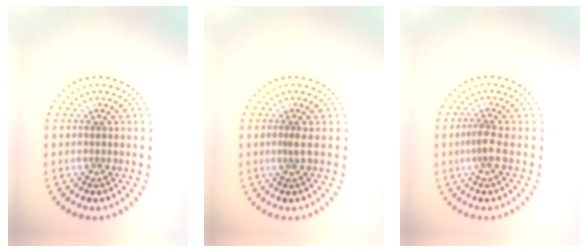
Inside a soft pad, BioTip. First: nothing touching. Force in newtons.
{"total": 0.5, "press": 0.3, "slide": 0.4}
{"total": 1.8, "press": 1.4, "slide": 1.1}